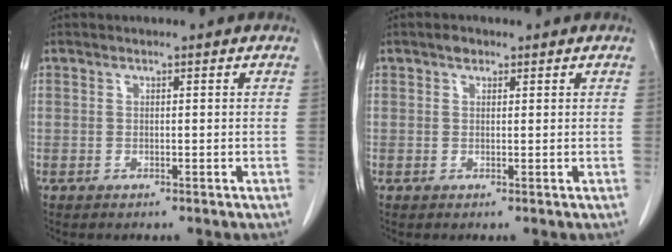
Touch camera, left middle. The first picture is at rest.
{"total": 1.2, "force": [0.8, 0.7, 0.5], "torque": [-0.014, 0.007, 0.013]}